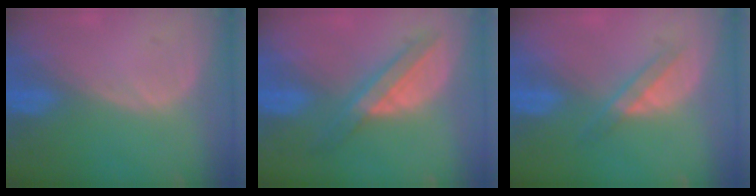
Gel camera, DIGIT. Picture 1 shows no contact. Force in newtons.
{"total": 5.7, "press": 5.6, "slide": 1.3}
{"total": 3.1, "press": 3.1, "slide": 0.3}